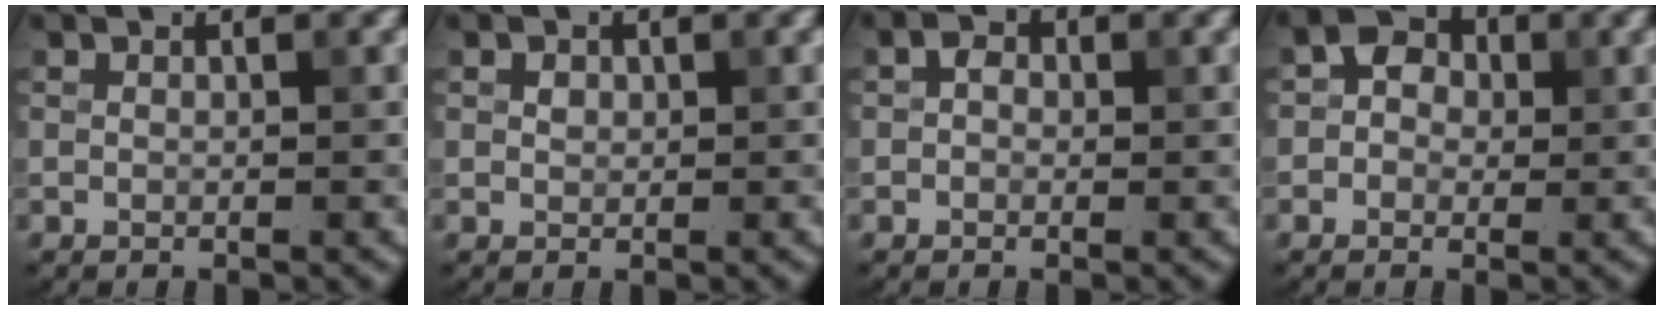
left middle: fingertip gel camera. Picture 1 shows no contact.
{"total": 1.6, "force": [0.8, 1.0, 0.9], "torque": [-0.020, 0.012, 0.011]}
{"total": 0.8, "force": [-0.2, 0.7, 0.3], "torque": [0.001, 0.005, -0.003]}
{"total": 2.9, "force": [0.2, 2.6, 1.3], "torque": [0.001, 0.012, -0.015]}